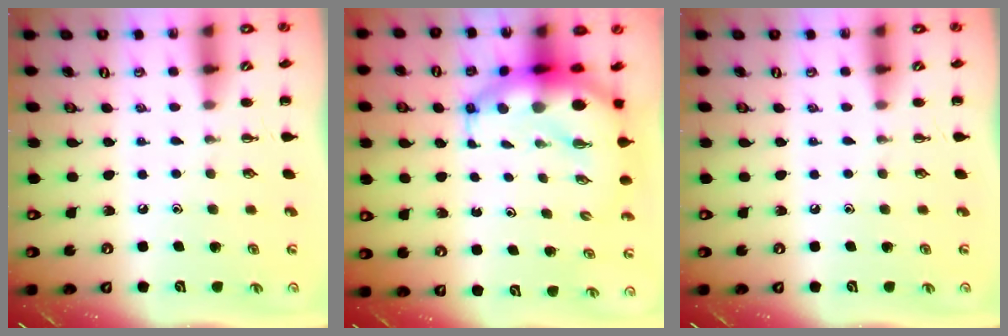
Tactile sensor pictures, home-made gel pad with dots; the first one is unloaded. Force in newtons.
{"total": 10.7, "press": 10.3, "slide": 2.7}
{"total": 0.0}